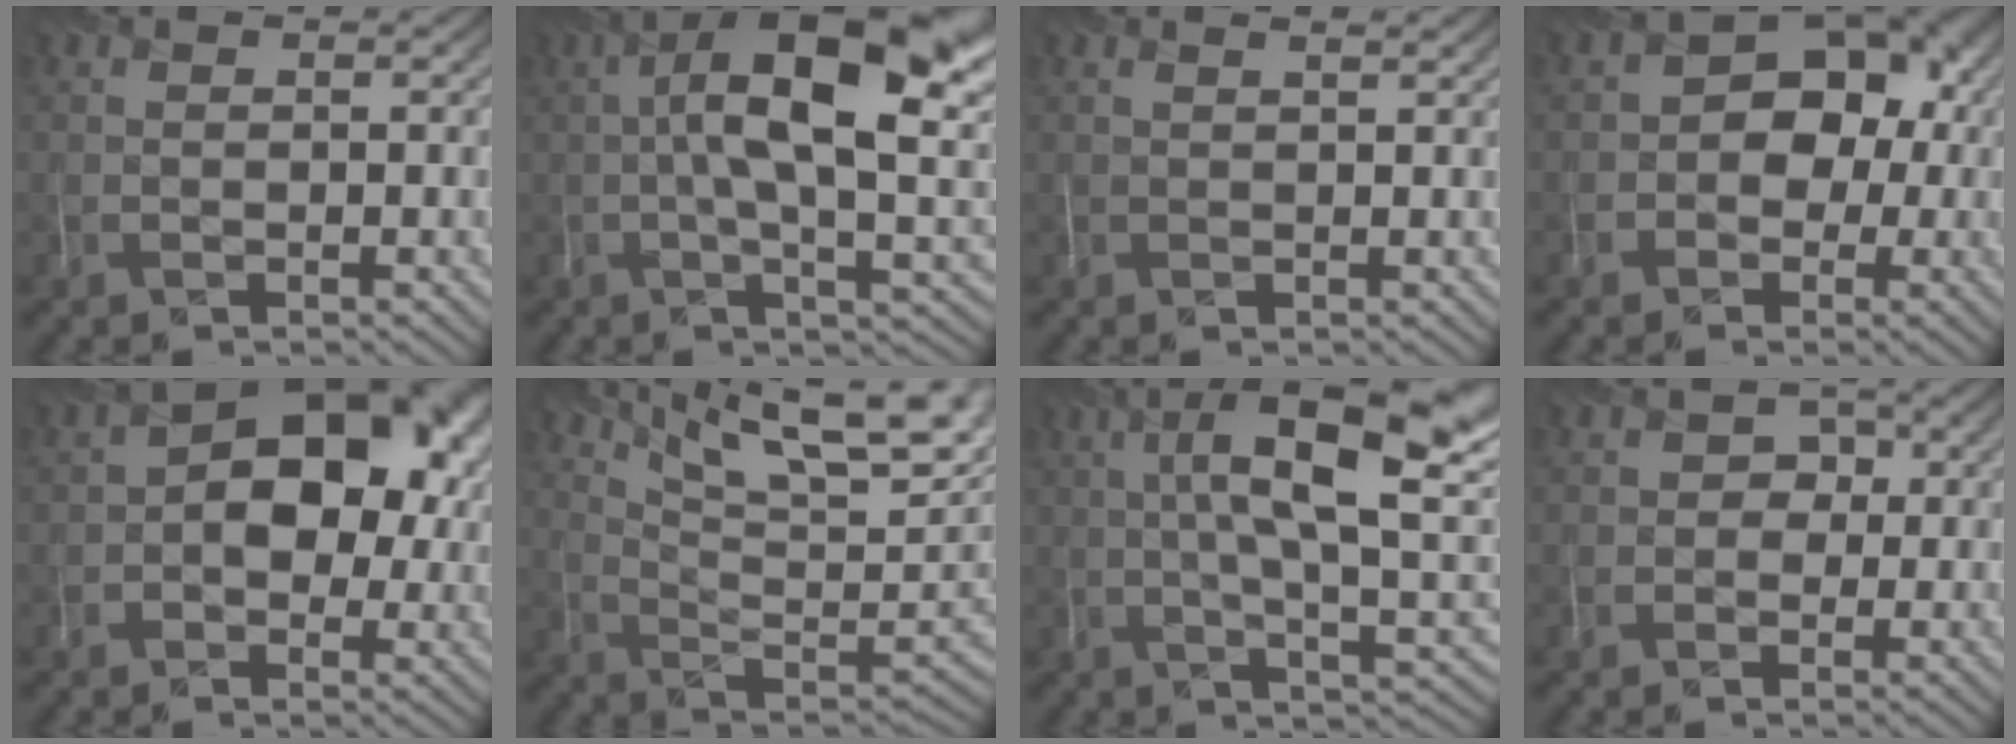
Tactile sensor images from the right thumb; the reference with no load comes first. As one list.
[{"total": 16.0, "force": [2.3, 6.1, 14.5], "torque": [-0.236, 0.011, 0.041]}, {"total": 1.2, "force": [1.0, 0.3, 0.7], "torque": [-0.011, 0.003, 0.008]}, {"total": 6.5, "force": [-0.8, 5.1, 3.9], "torque": [-0.029, 0.011, -0.022]}, {"total": 11.1, "force": [0.5, 7.3, 8.3], "torque": [-0.099, 0.019, 0.000]}, {"total": 20.6, "force": [12.1, 7.1, 15.1], "torque": [-0.229, 0.042, 0.199]}, {"total": 15.6, "force": [3.9, 5.2, 14.2], "torque": [-0.221, 0.015, 0.067]}, {"total": 1.9, "force": [-0.4, 1.8, 0.3], "torque": [0.012, 0.006, -0.011]}]